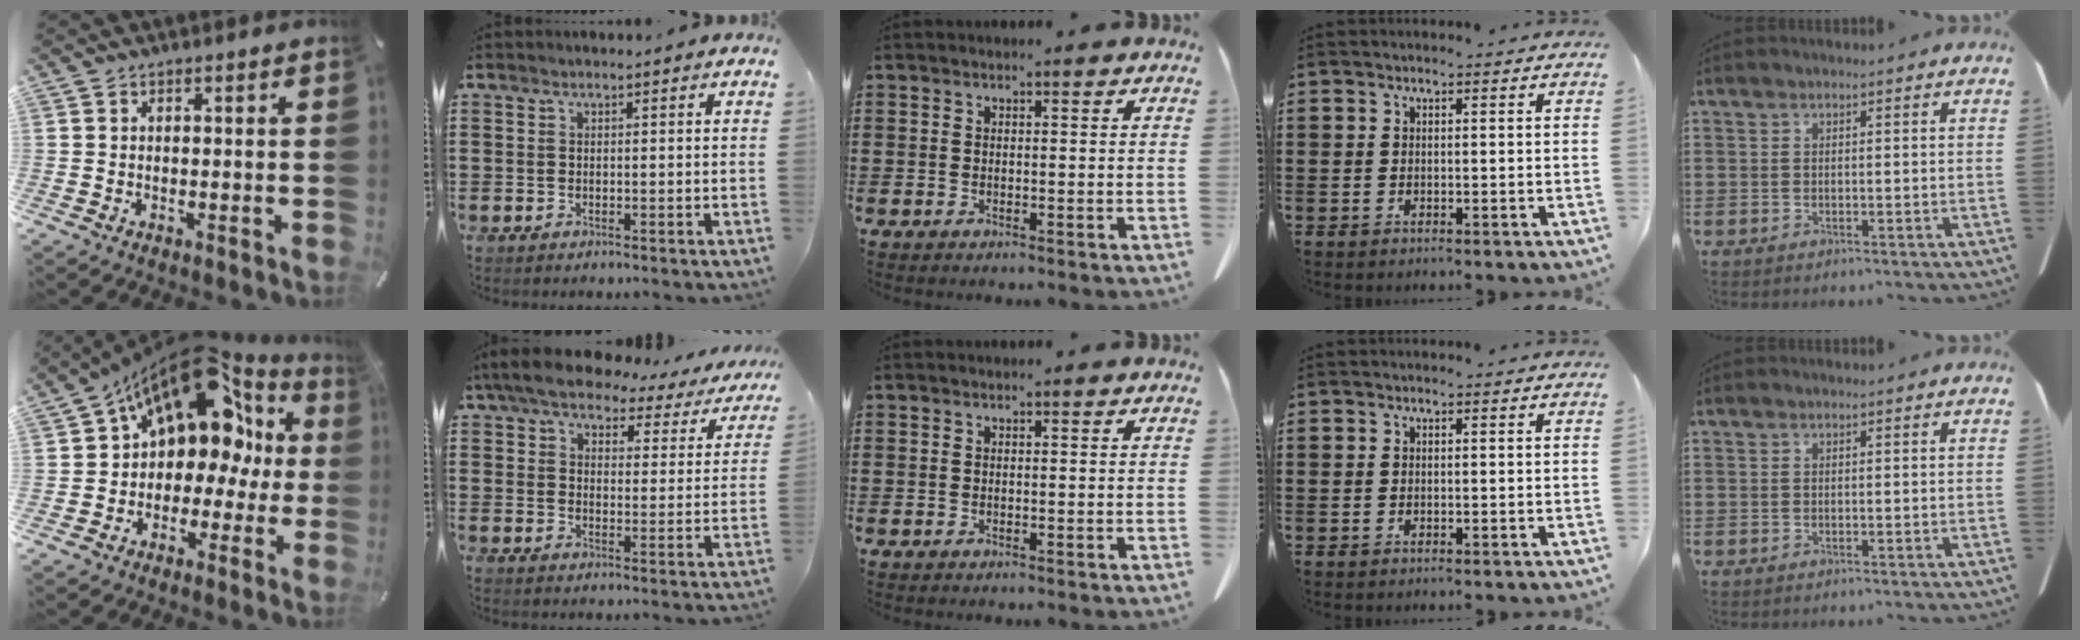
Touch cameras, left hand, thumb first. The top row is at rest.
{"thumb": {"total": 17.1, "force": [8.5, 10.8, 10.3], "torque": [-0.168, -0.063, 0.143]}, "index": {"total": 7.2, "force": [6.3, 2.0, 2.9], "torque": [-0.086, -0.025, 0.111]}}